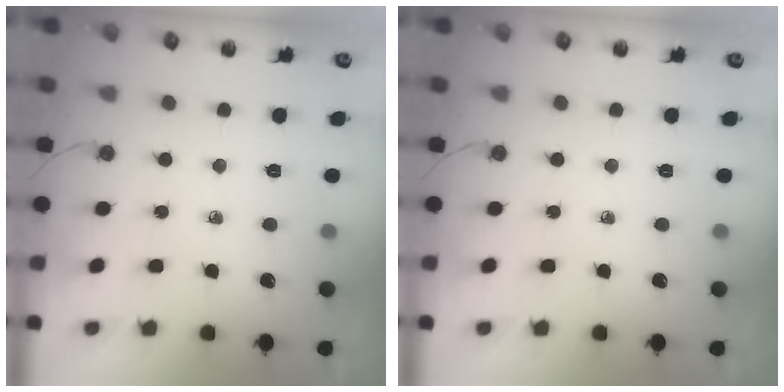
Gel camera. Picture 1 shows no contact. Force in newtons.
{"total": 0.0}